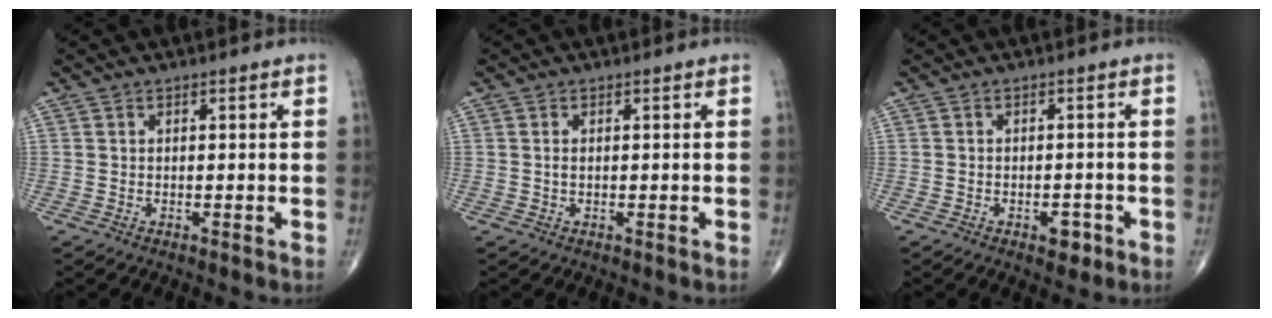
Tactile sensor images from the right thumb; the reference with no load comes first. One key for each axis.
{"total": 1.0, "fx": 0.1, "fy": 0.5, "fz": 0.8, "tx": -0.018, "ty": 0.001, "tz": 0.002}
{"total": 2.9, "fx": -1.4, "fy": 1.6, "fz": 1.9, "tx": -0.013, "ty": 0.008, "tz": -0.014}